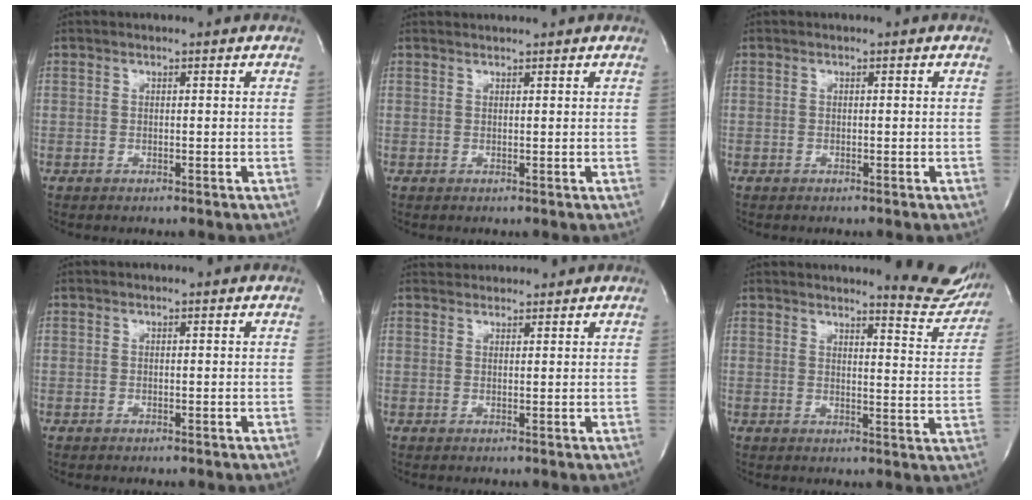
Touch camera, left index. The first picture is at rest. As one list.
[{"total": 2.3, "force": [2.2, -0.2, 0.2], "torque": [-0.005, 0.014, 0.034]}, {"total": 0.0}, {"total": 0.0}, {"total": 3.9, "force": [3.8, 0.9, 0.2], "torque": [-0.006, 0.029, 0.057]}, {"total": 10.5, "force": [10.2, 0.9, 2.2], "torque": [-0.011, -0.057, 0.103]}]